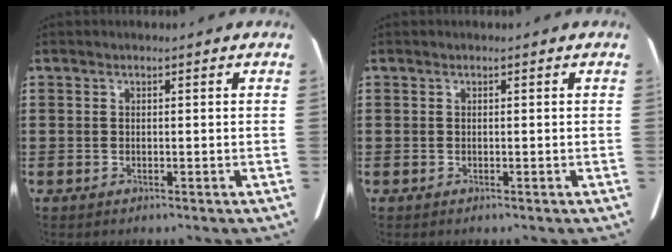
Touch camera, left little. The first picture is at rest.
{"total": 0.0}